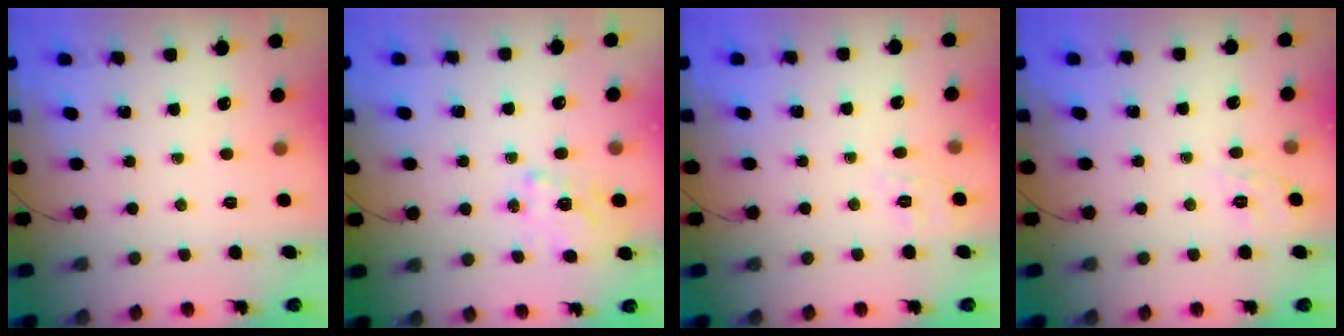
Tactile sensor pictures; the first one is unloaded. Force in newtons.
{"total": 1.4, "press": 1.2, "slide": 0.8}
{"total": 1.9, "press": 0.6, "slide": 1.8}
{"total": 1.9, "press": 0.8, "slide": 1.6}